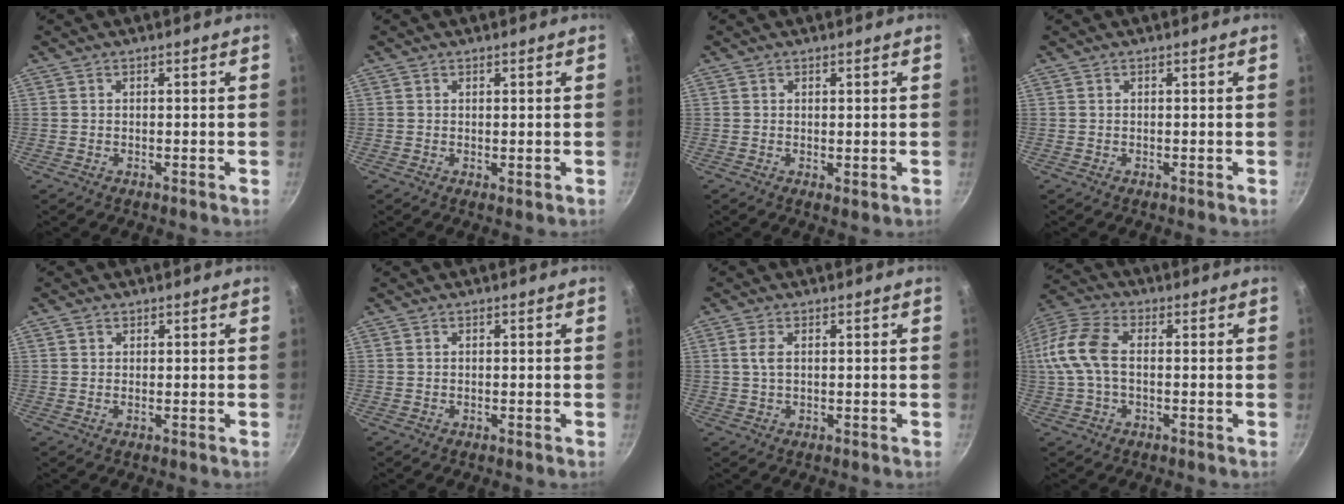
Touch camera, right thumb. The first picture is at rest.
{"total": 0.7, "force": [0.4, 0.3, 0.5], "torque": [-0.007, -0.010, 0.003]}
{"total": 1.2, "force": [0.4, 0.6, 0.9], "torque": [-0.015, -0.009, 0.004]}
{"total": 0.0}
{"total": 1.1, "force": [0.6, 0.8, 0.4], "torque": [-0.005, 0.003, 0.007]}
{"total": 0.0}
{"total": 2.6, "force": [0.6, 1.3, 2.1], "torque": [-0.045, 0.002, 0.011]}
{"total": 13.5, "force": [0.3, 8.4, 10.6], "torque": [-0.233, 0.028, -0.012]}